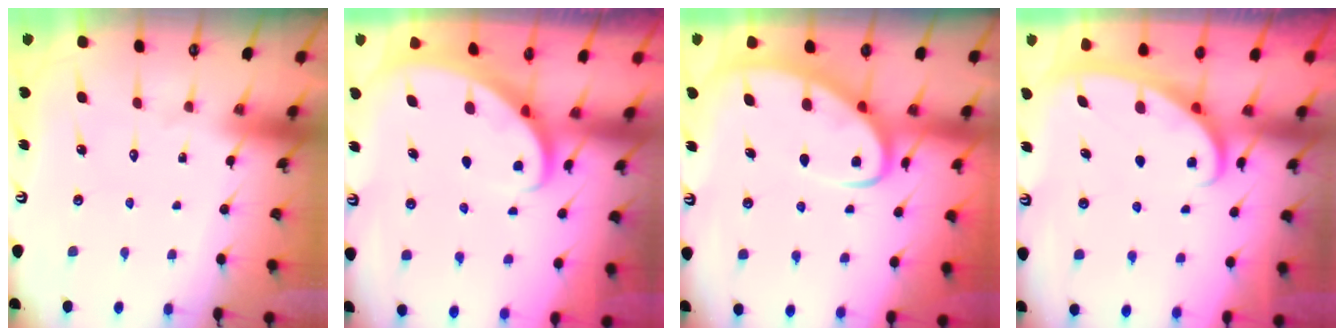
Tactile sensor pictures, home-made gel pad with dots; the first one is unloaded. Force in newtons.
{"total": 2.7, "press": 2.7, "slide": 0.3}
{"total": 6.7, "press": 6.7, "slide": 0.8}
{"total": 2.5, "press": 2.5, "slide": 0.4}